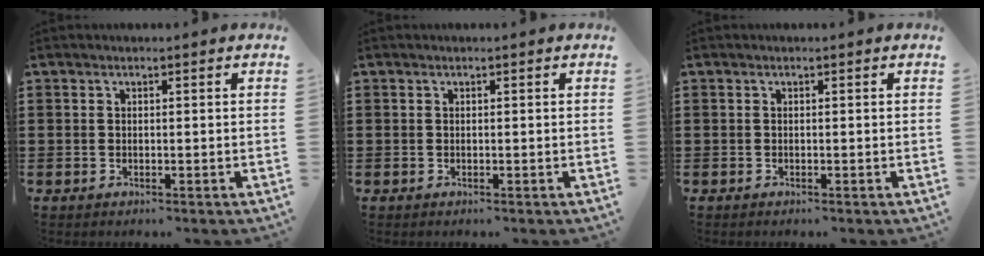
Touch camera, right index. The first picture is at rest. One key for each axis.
{"total": 0.0}
{"total": 0.0}